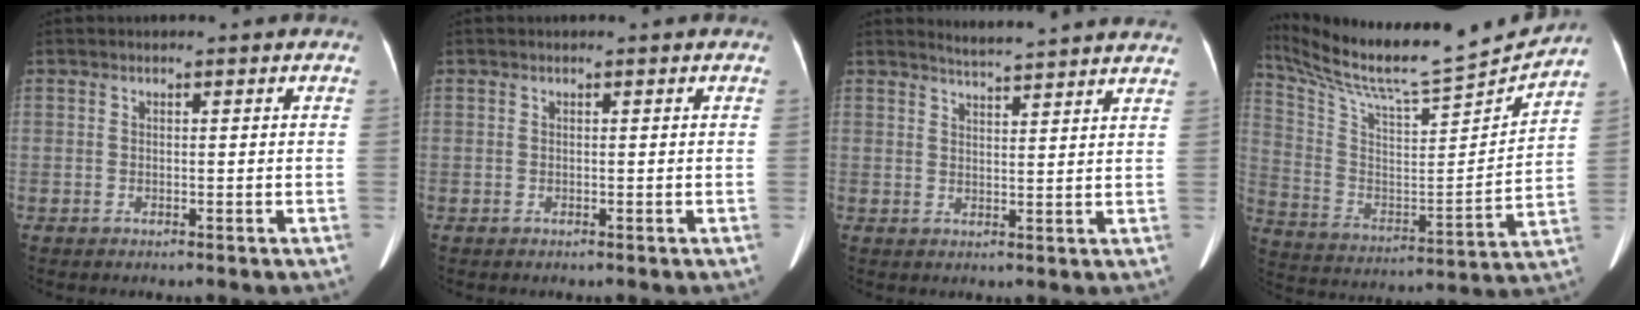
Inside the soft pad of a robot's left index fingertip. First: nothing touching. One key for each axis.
{"total": 0.0}
{"total": 10.3, "fx": 10.0, "fy": -0.3, "fz": 2.7, "tx": -0.045, "ty": -0.004, "tz": 0.117}
{"total": 21.9, "fx": 20.5, "fy": 0.5, "fz": 7.8, "tx": -0.161, "ty": -0.048, "tz": 0.327}